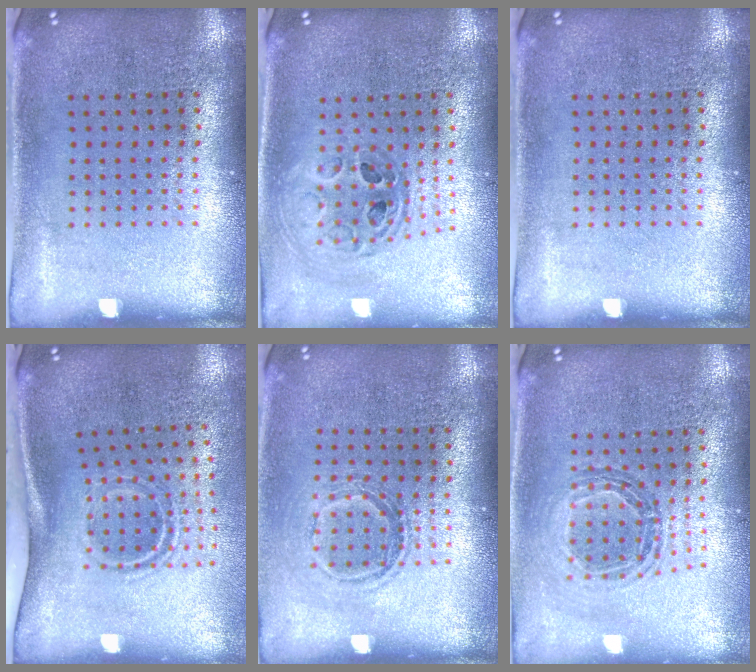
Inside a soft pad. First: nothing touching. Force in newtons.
{"total": 1.0, "press": 0.9, "slide": 0.3}
{"total": 0.0}
{"total": 1.8, "press": 1.1, "slide": 1.5}
{"total": 1.1, "press": 1.0, "slide": 0.6}
{"total": 0.8, "press": 0.8, "slide": 0.1}